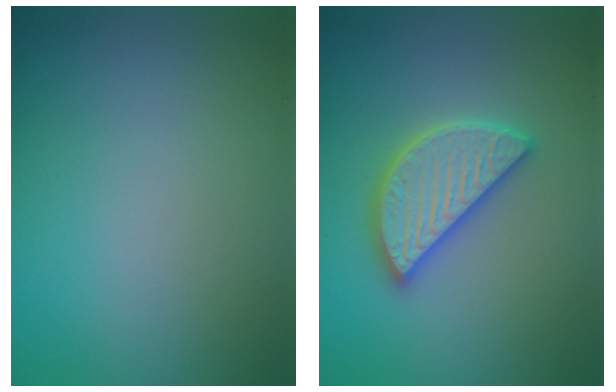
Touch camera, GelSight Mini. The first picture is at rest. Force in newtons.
{"total": 4.7, "press": 4.7, "slide": 0.5}